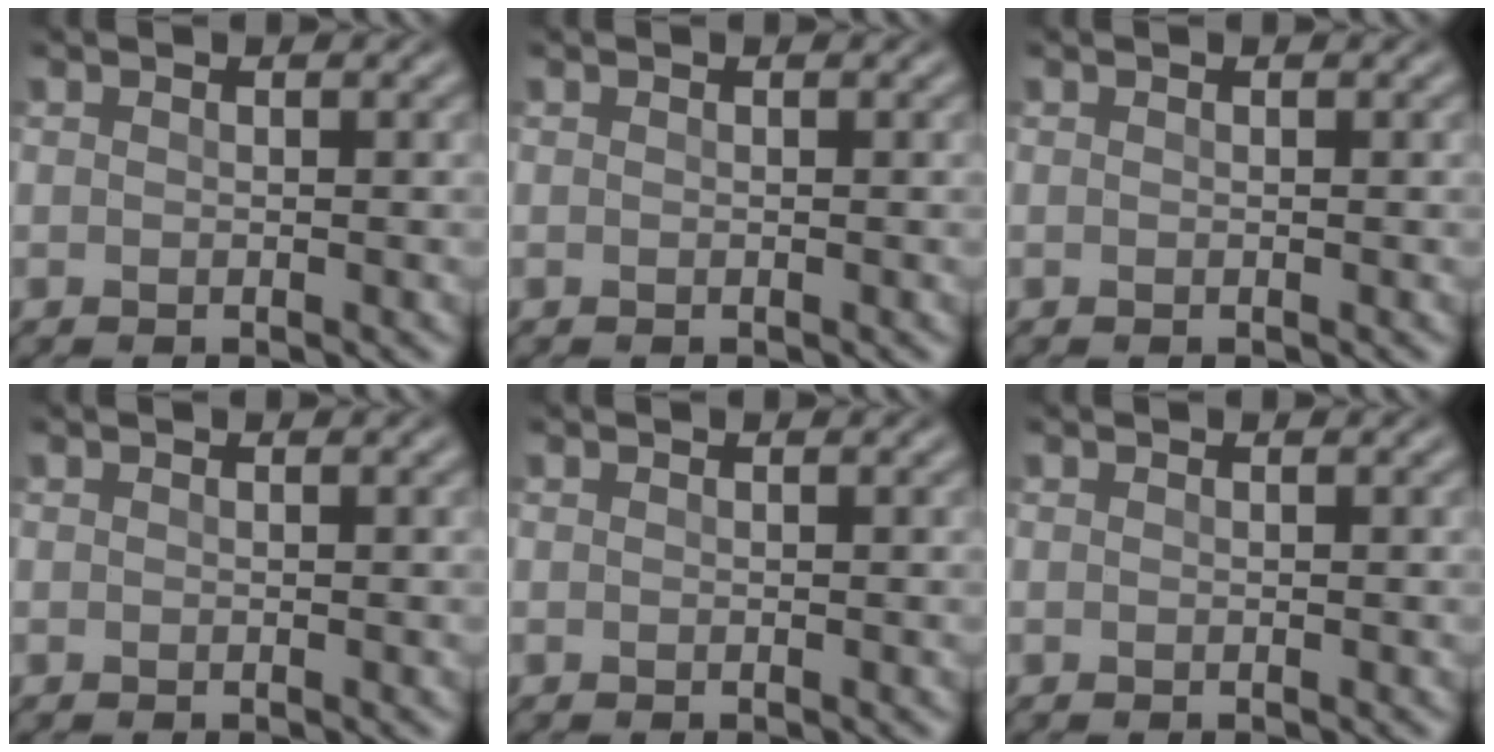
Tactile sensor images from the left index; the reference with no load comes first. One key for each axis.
{"total": 0.0}
{"total": 0.0}
{"total": 0.0}
{"total": 0.0}
{"total": 0.0}